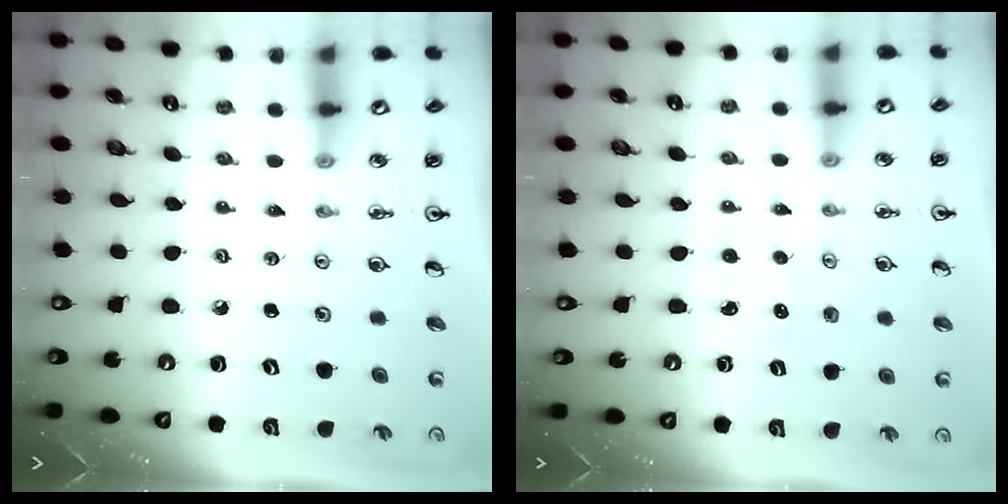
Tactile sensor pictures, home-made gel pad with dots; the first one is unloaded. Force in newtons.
{"total": 3.1, "press": 3.0, "slide": 0.4}